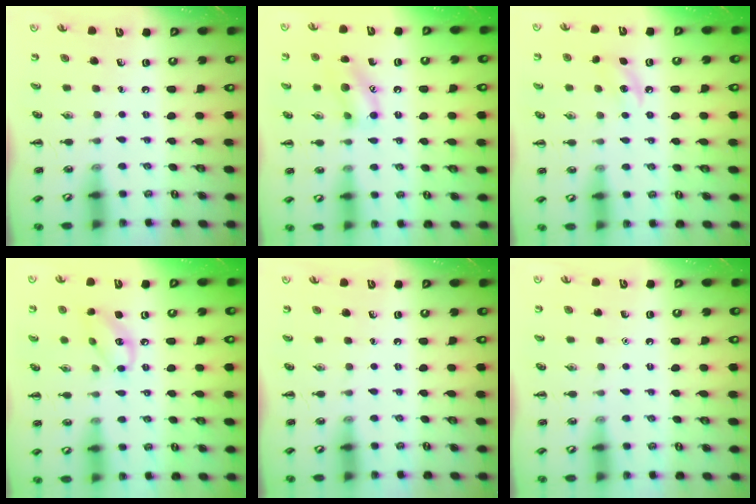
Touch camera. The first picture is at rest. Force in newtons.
{"total": 11.9, "press": 11.8, "slide": 1.4}
{"total": 6.7, "press": 6.5, "slide": 1.7}
{"total": 7.4, "press": 7.3, "slide": 1.2}
{"total": 0.0}
{"total": 1.6, "press": 1.6, "slide": 0.1}